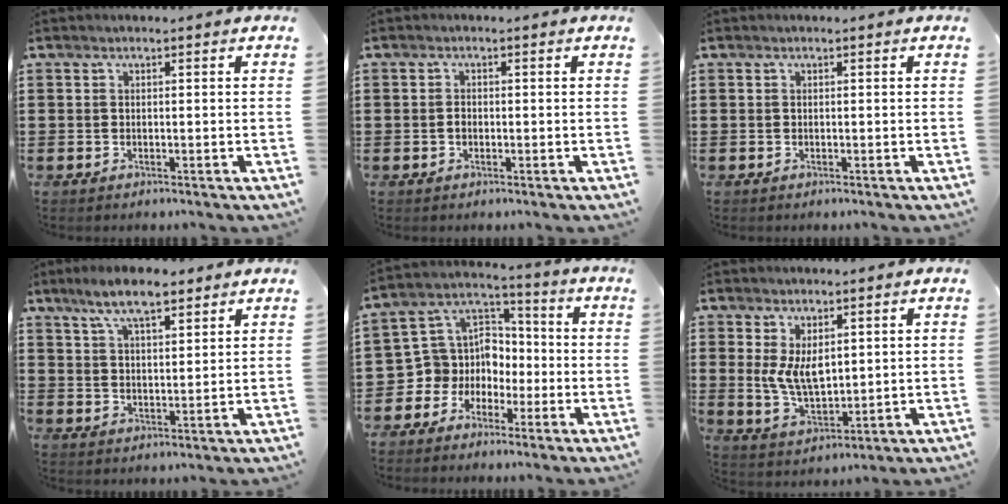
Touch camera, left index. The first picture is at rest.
{"total": 1.1, "force": [-0.3, 0.7, 0.8], "torque": [-0.018, 0.002, -0.007]}
{"total": 0.0}
{"total": 7.2, "force": [5.4, 1.9, 4.4], "torque": [-0.097, 0.000, 0.096]}
{"total": 7.8, "force": [-2.2, 7.4, 1.1], "torque": [-0.066, -0.001, -0.046]}
{"total": 5.9, "force": [1.6, 3.2, 4.7], "torque": [-0.103, -0.002, 0.025]}